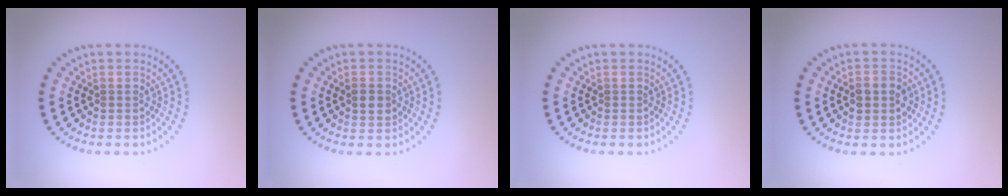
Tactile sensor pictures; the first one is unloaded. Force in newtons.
{"total": 1.3, "press": 1.3, "slide": 0.1}
{"total": 0.0}
{"total": 2.1, "press": 2.1, "slide": 0.0}